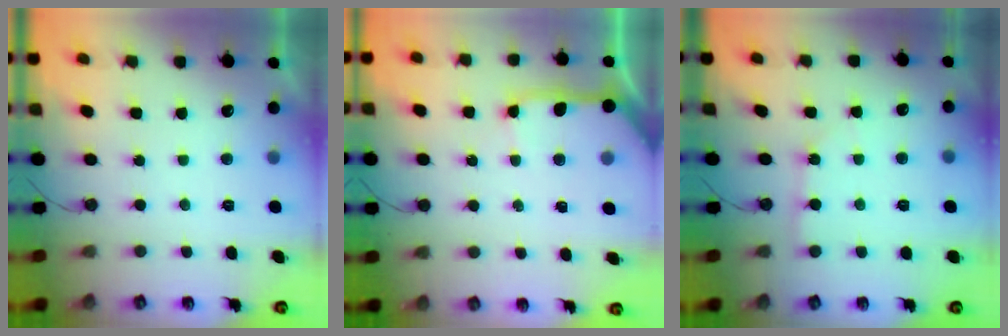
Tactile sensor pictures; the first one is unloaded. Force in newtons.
{"total": 11.0, "press": 10.9, "slide": 1.5}
{"total": 2.2, "press": 2.2, "slide": 0.2}